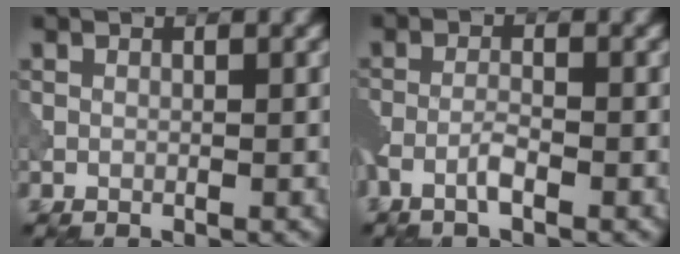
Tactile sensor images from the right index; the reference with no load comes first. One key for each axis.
{"total": 1.8, "fx": -1.1, "fy": 0.3, "fz": 1.5, "tx": -0.031, "ty": 0.006, "tz": -0.028}